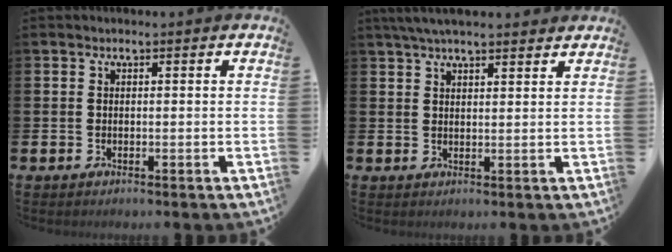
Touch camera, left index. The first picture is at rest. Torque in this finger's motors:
{"motor_torque": [1.01, -1.13, 0.32, 0.21]}